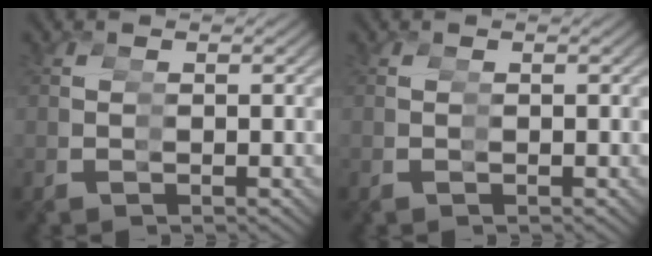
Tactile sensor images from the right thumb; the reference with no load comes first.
{"total": 0.0}